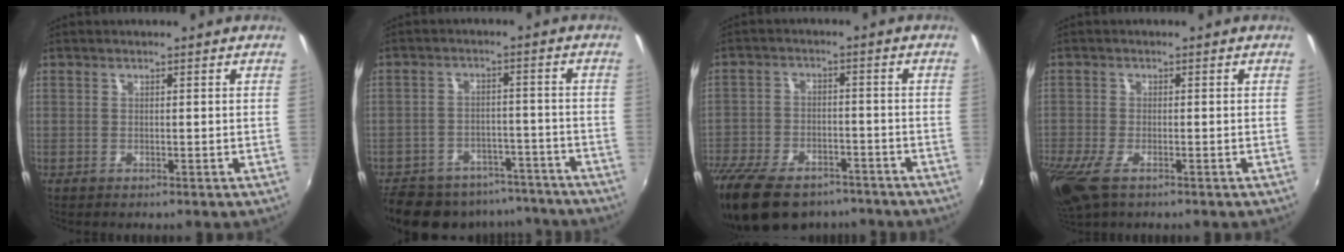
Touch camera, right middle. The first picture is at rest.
{"total": 20.3, "force": [-16.7, 8.9, 7.4], "torque": [-0.171, 0.011, -0.221]}
{"total": 18.7, "force": [-14.0, 8.9, 8.6], "torque": [-0.206, -0.022, -0.222]}
{"total": 7.9, "force": [-4.7, 3.1, 5.5], "torque": [-0.132, -0.034, -0.090]}